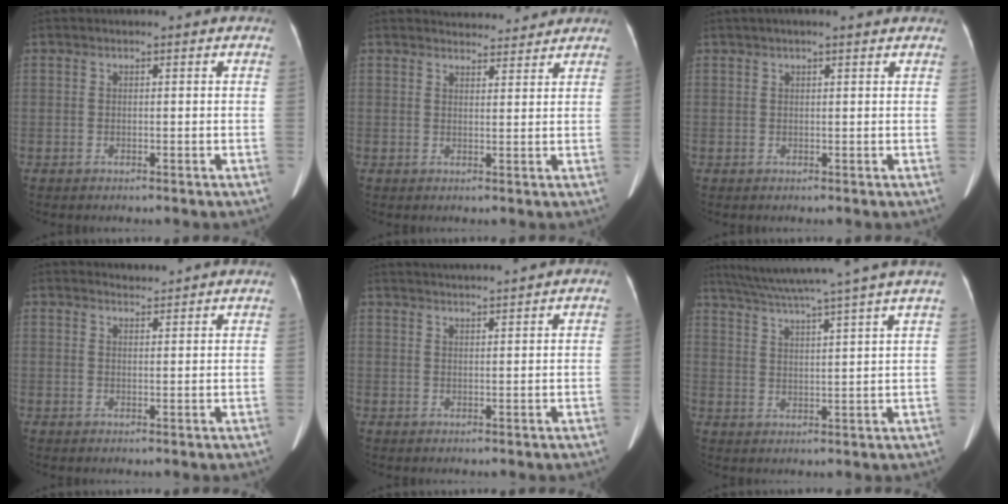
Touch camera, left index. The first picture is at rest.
{"total": 5.1, "force": [4.8, 1.6, 0.1], "torque": [0.002, 0.005, 0.055]}
{"total": 3.9, "force": [3.0, 0.6, 2.3], "torque": [-0.033, 0.023, 0.041]}
{"total": 2.9, "force": [2.8, -0.1, -0.3], "torque": [-0.003, 0.005, 0.036]}
{"total": 5.5, "force": [5.3, -0.6, 1.1], "torque": [-0.019, 0.018, 0.077]}
{"total": 16.7, "force": [14.2, -2.1, 8.6], "torque": [-0.154, -0.003, 0.199]}